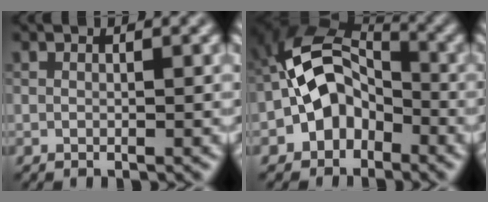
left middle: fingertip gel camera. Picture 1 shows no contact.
{"total": 7.5, "force": [-2.9, 5.1, 4.7], "torque": [-0.074, 0.020, -0.062]}